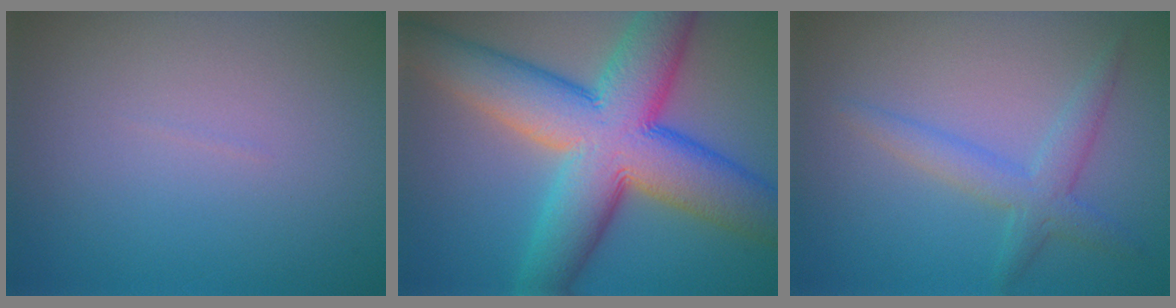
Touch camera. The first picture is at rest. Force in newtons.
{"total": 13.1, "press": 13.1, "slide": 0.4}
{"total": 2.7, "press": 2.7, "slide": 0.0}